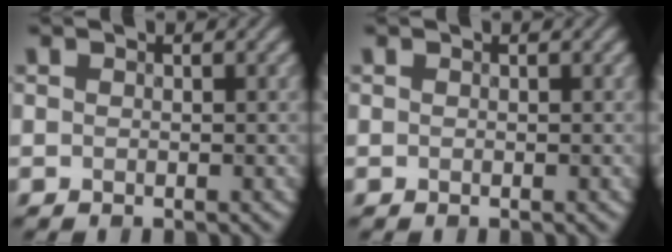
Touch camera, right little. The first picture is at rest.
{"total": 0.0}